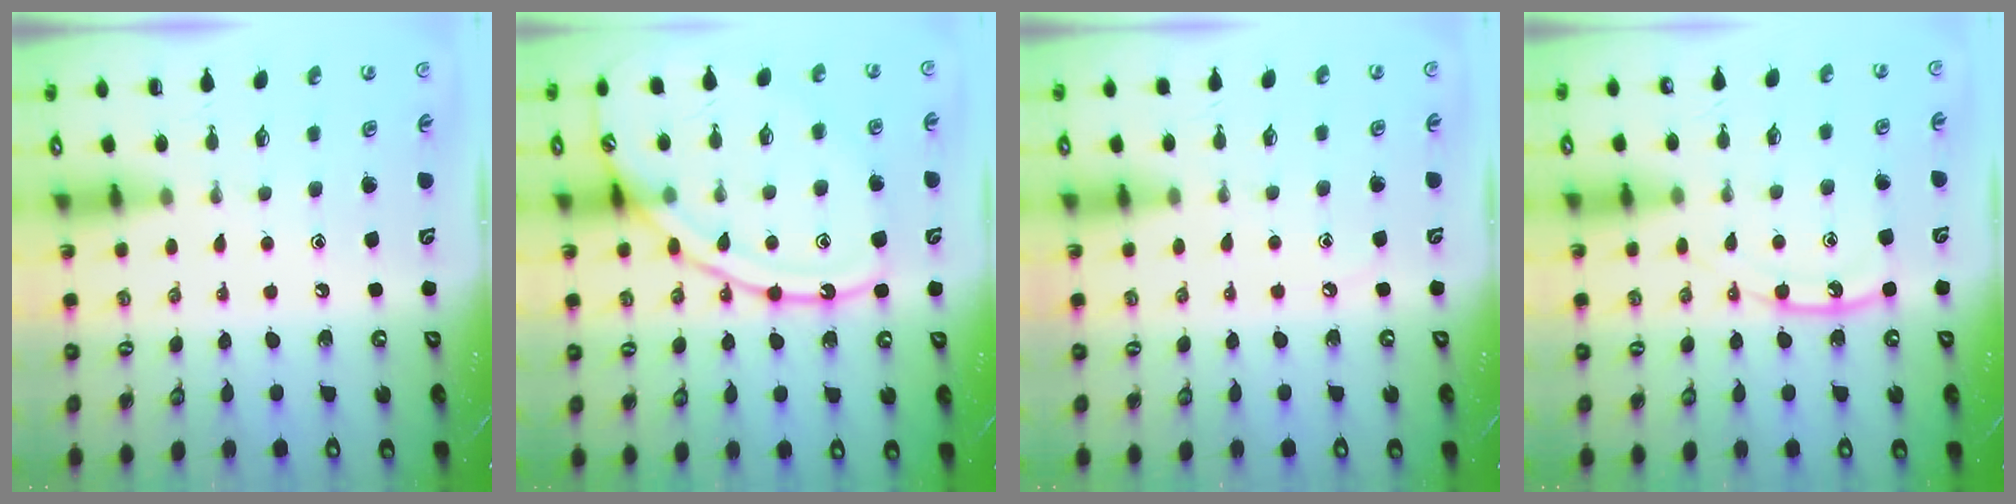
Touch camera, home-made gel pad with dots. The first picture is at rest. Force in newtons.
{"total": 14.7, "press": 14.7, "slide": 0.7}
{"total": 2.7, "press": 2.7, "slide": 0.4}
{"total": 10.9, "press": 10.9, "slide": 0.9}